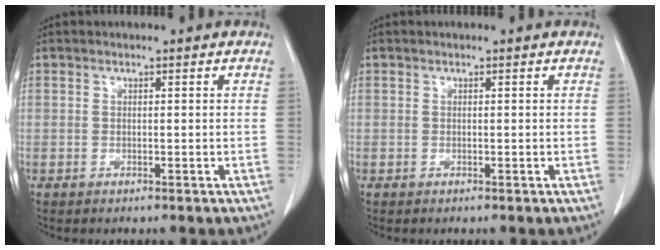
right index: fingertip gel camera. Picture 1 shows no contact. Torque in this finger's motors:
{"motor_torque": [-0.03, 0.03, 0.00, 0.00]}